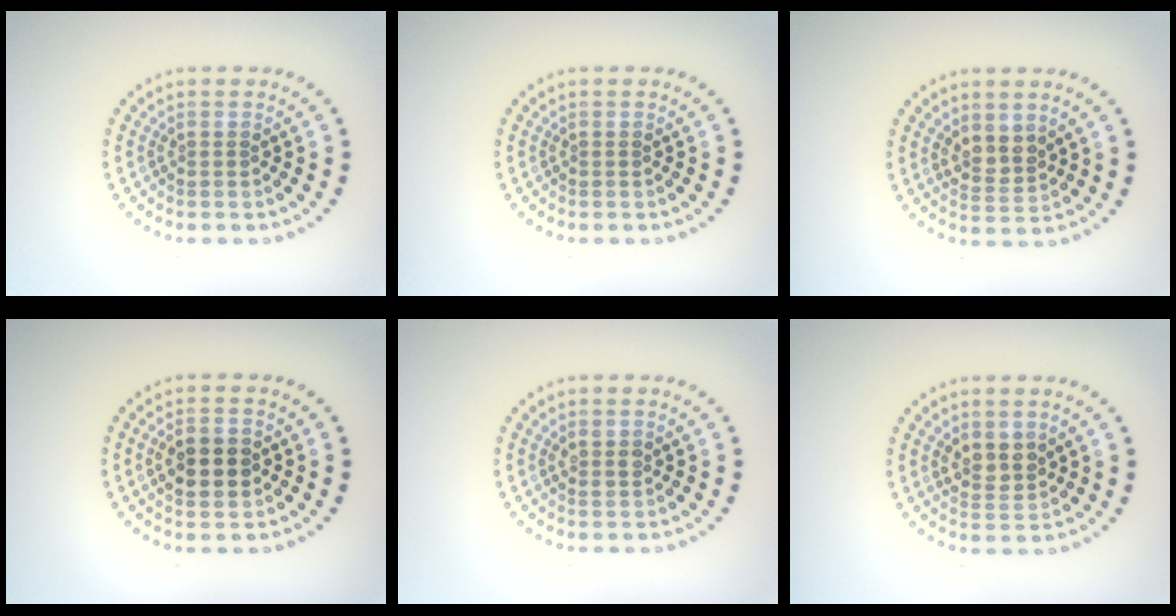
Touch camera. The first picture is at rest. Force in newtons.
{"total": 0.0}
{"total": 2.3, "press": 1.9, "slide": 1.3}
{"total": 4.1, "press": 4.1, "slide": 0.3}
{"total": 1.0, "press": 0.9, "slide": 0.5}
{"total": 2.2, "press": 1.9, "slide": 1.1}